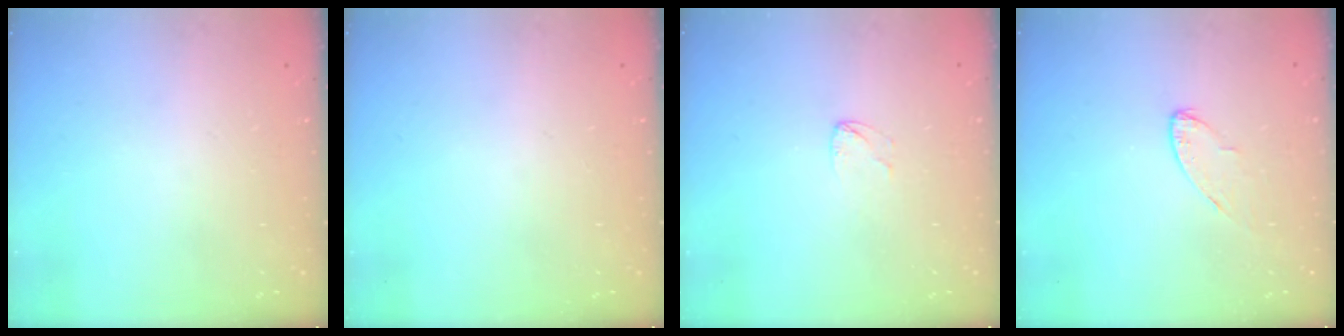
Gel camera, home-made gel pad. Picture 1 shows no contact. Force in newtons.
{"total": 0.0}
{"total": 2.5, "press": 2.5, "slide": 0.2}
{"total": 3.9, "press": 3.9, "slide": 0.4}